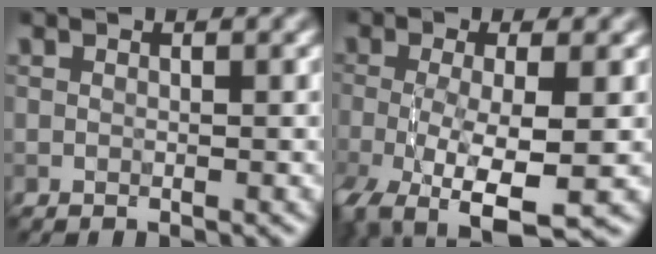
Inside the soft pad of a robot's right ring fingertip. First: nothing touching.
{"total": 7.5, "force": [-2.7, 2.1, 6.7], "torque": [-0.123, -0.013, -0.040]}